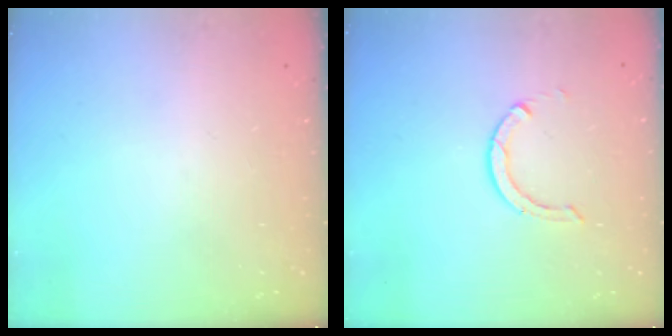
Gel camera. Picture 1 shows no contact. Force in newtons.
{"total": 2.9, "press": 2.9, "slide": 0.4}